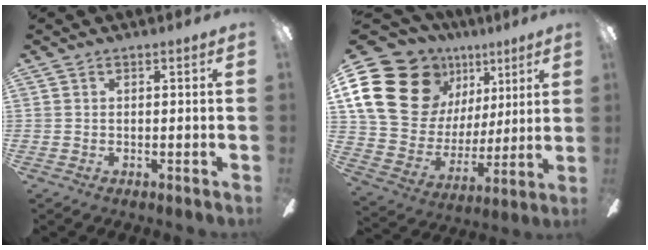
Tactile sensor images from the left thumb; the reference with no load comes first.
{"total": 24.7, "force": [11.7, 17.6, 12.7], "torque": [-0.248, -0.054, 0.232]}